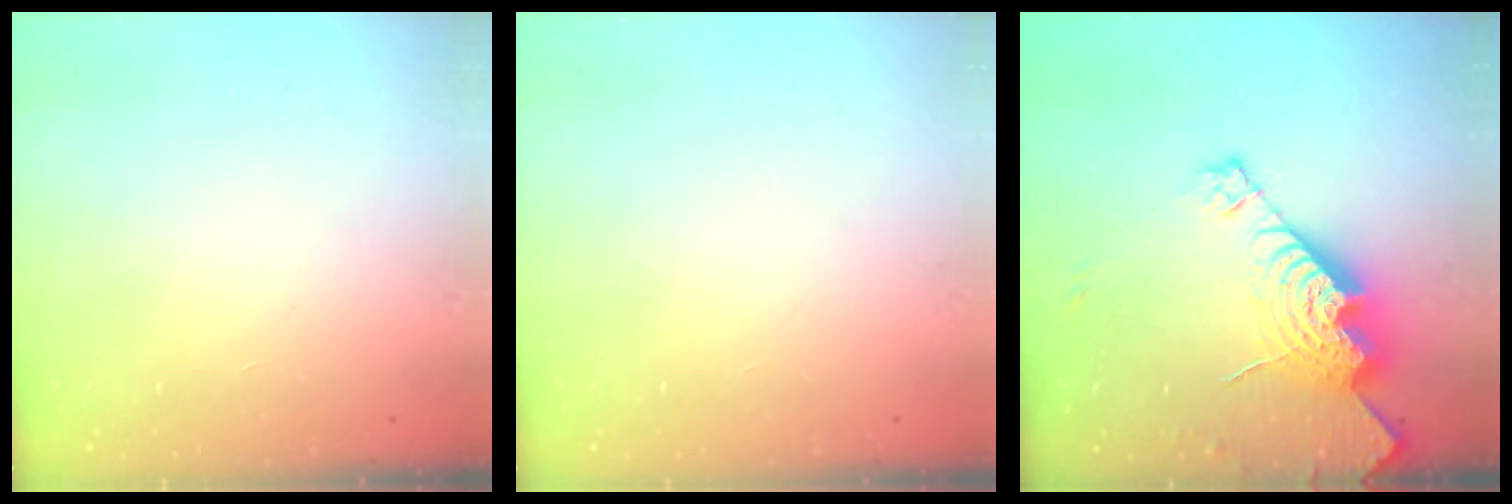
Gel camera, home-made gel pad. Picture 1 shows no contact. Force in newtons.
{"total": 0.0}
{"total": 16.5, "press": 16.4, "slide": 1.6}